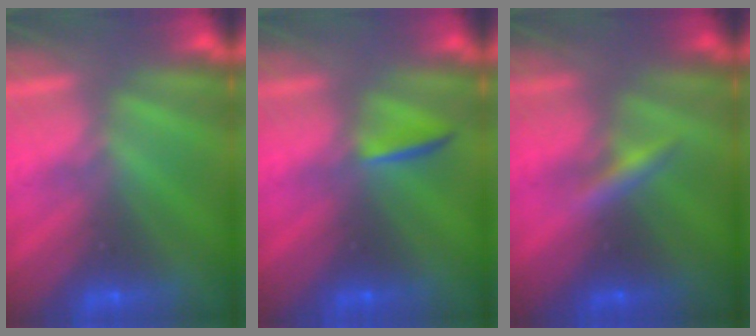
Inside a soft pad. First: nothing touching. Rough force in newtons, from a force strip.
{"total": 2.0}
{"total": 2.6}